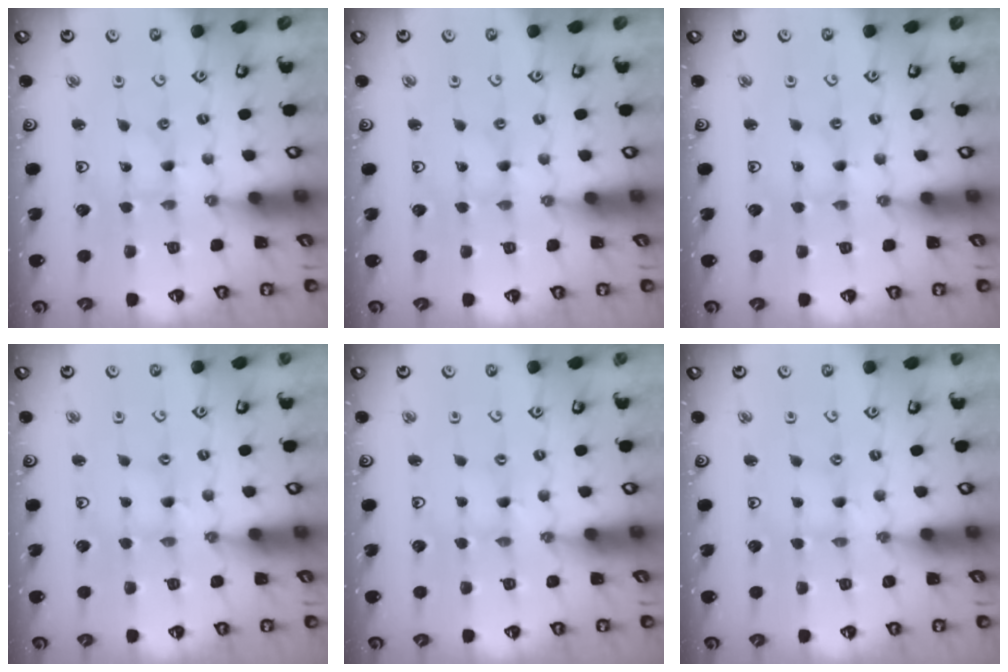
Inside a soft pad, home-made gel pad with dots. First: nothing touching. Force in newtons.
{"total": 0.0}
{"total": 0.0}
{"total": 1.4, "press": 1.4, "slide": 0.2}
{"total": 0.5, "press": 0.5, "slide": 0.1}
{"total": 0.0}